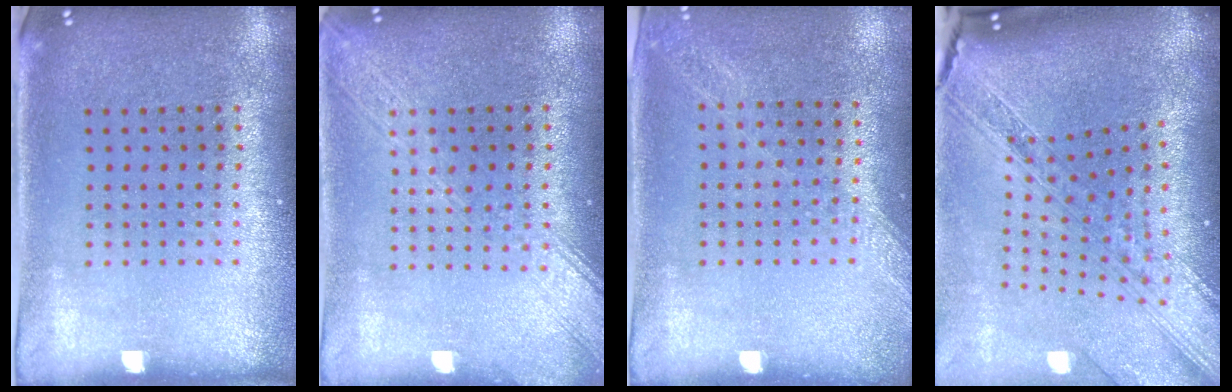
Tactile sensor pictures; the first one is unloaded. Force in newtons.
{"total": 2.0, "press": 2.0, "slide": 0.3}
{"total": 1.1, "press": 1.1, "slide": 0.2}
{"total": 3.4, "press": 2.6, "slide": 2.3}